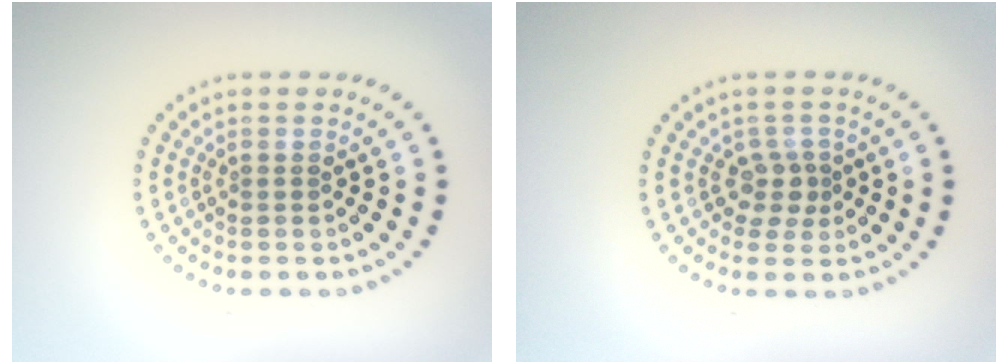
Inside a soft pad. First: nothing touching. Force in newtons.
{"total": 2.0, "press": 1.6, "slide": 1.3}